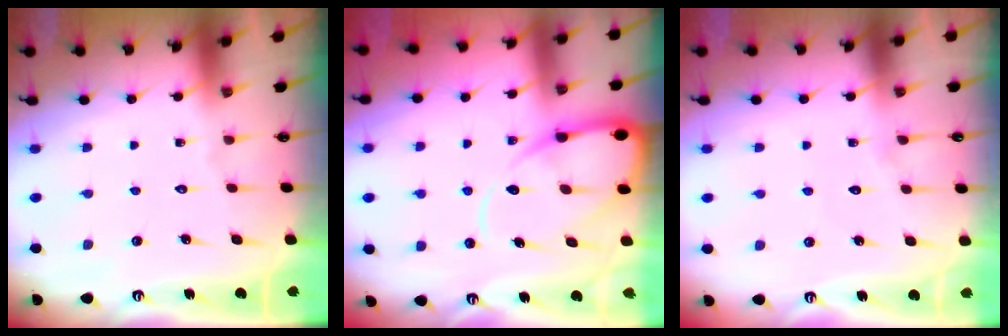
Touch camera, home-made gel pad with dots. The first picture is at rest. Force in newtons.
{"total": 11.0, "press": 10.9, "slide": 1.3}
{"total": 5.5, "press": 5.5, "slide": 0.4}